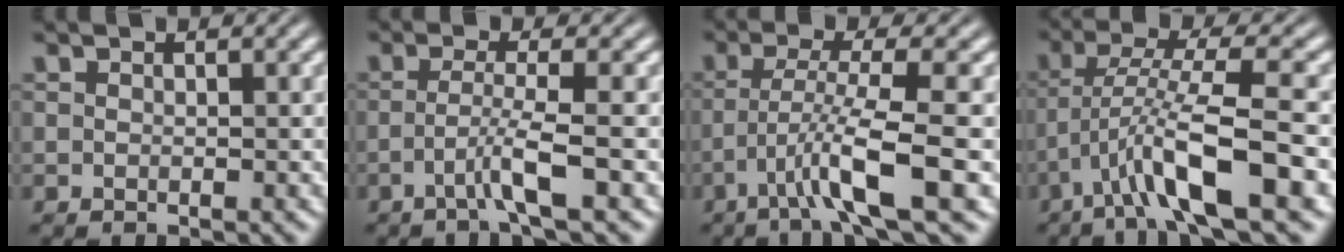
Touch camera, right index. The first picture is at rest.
{"total": 2.9, "force": [-1.4, -1.4, 2.2], "torque": [-0.040, -0.014, -0.017]}
{"total": 5.1, "force": [-1.8, -0.4, 4.7], "torque": [-0.086, -0.015, -0.021]}
{"total": 5.6, "force": [-1.3, 0.6, 5.4], "torque": [-0.108, -0.014, -0.012]}